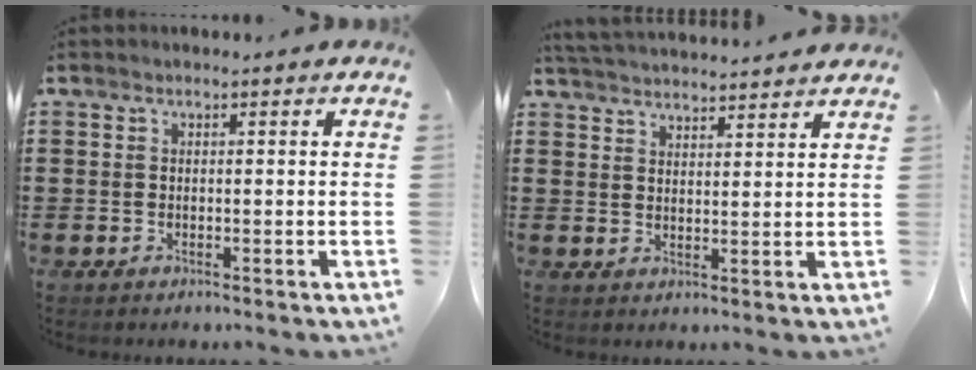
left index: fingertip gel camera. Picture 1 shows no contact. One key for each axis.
{"total": 3.5, "fx": 3.5, "fy": -0.2, "fz": 0.2, "tx": -0.015, "ty": -0.013, "tz": 0.063}